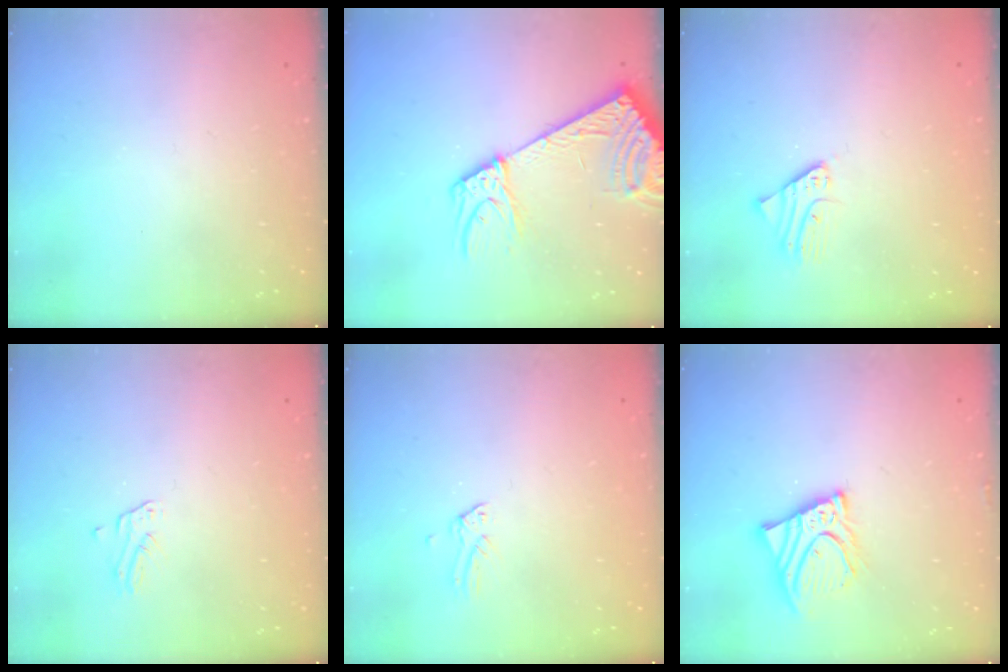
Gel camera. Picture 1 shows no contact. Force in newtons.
{"total": 11.0, "press": 10.6, "slide": 2.7}
{"total": 2.5, "press": 2.5, "slide": 0.2}
{"total": 1.3, "press": 1.3, "slide": 0.1}
{"total": 0.0}
{"total": 11.0, "press": 10.8, "slide": 1.7}